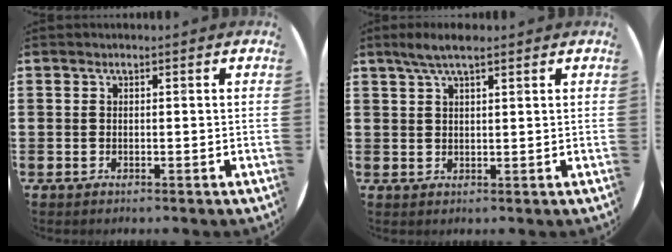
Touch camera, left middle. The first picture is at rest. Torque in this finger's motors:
{"motor_torque": [0.76, -0.53, 0.11, 0.02]}